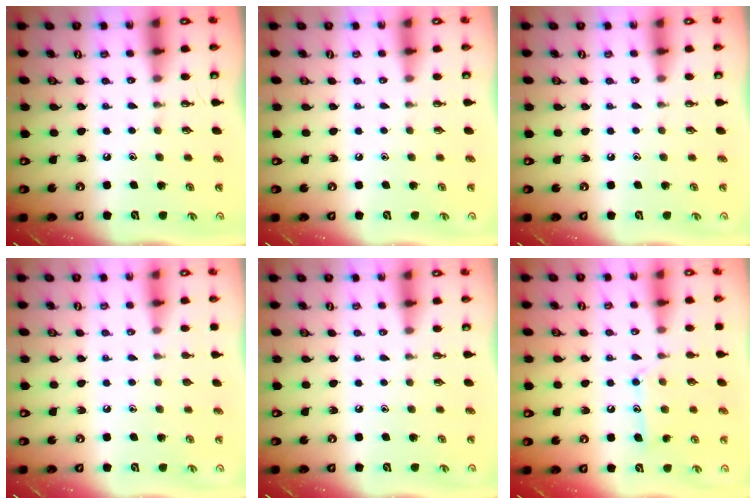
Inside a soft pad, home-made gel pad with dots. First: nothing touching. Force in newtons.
{"total": 0.0}
{"total": 0.0}
{"total": 0.0}
{"total": 0.0}
{"total": 10.8, "press": 10.8, "slide": 0.9}